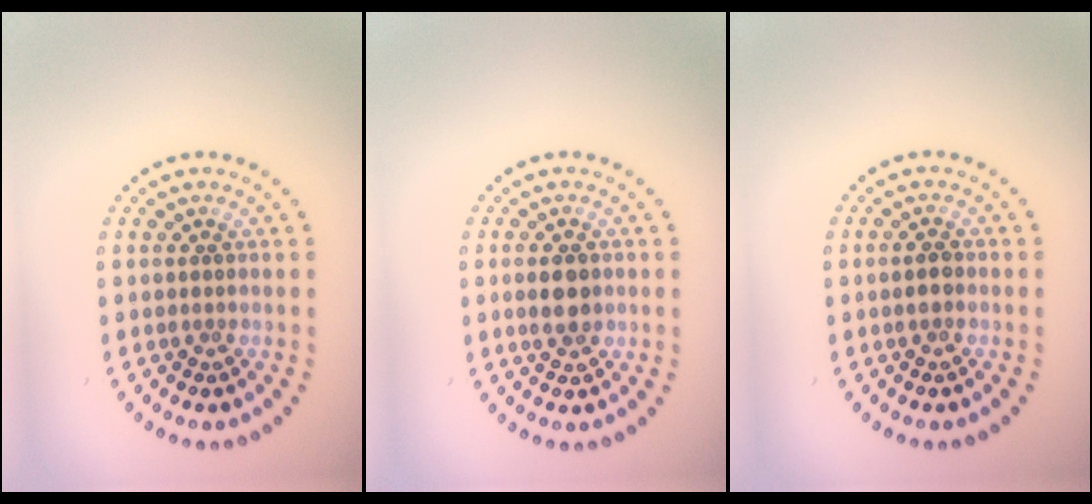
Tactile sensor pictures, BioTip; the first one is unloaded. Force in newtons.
{"total": 2.2, "press": 2.2, "slide": 0.1}
{"total": 1.4, "press": 1.4, "slide": 0.0}